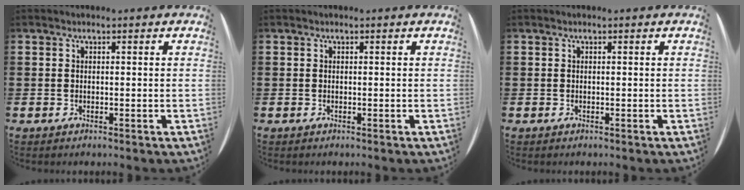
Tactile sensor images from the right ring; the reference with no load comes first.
{"total": 0.0}
{"total": 0.0}